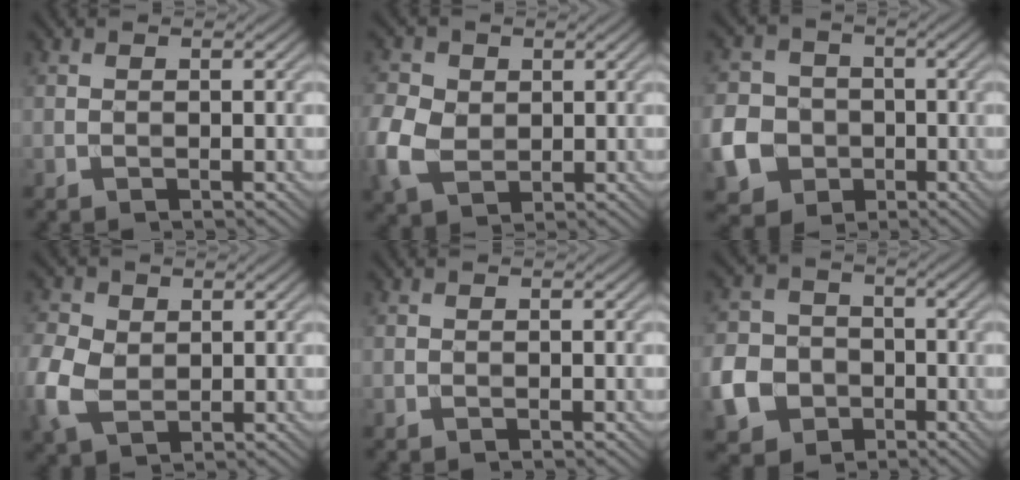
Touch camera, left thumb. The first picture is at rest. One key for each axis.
{"total": 6.4, "fx": -0.1, "fy": 5.1, "fz": 3.8, "tx": -0.109, "ty": 0.001, "tz": -0.010}
{"total": 8.3, "fx": -2.5, "fy": 7.2, "fz": 3.3, "tx": -0.097, "ty": -0.023, "tz": -0.064}
{"total": 6.2, "fx": 0.0, "fy": 4.7, "fz": 4.0, "tx": -0.116, "ty": 0.001, "tz": -0.004}
{"total": 0.0}
{"total": 7.9, "fx": -3.1, "fy": 6.4, "fz": 3.3, "tx": -0.093, "ty": -0.016, "tz": -0.071}